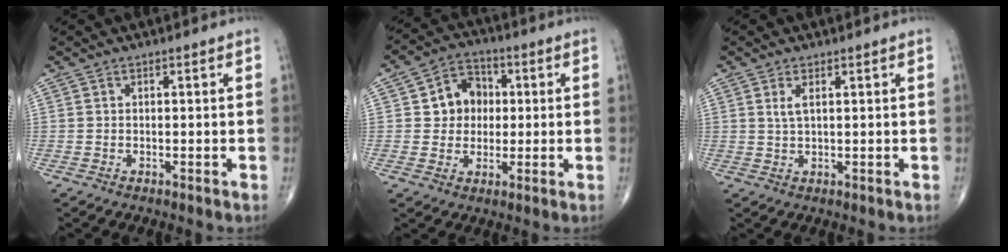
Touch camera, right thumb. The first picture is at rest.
{"total": 8.5, "force": [1.0, 7.4, 4.1], "torque": [-0.024, 0.009, 0.009]}
{"total": 2.3, "force": [0.9, 0.9, 2.0], "torque": [-0.045, -0.001, 0.023]}